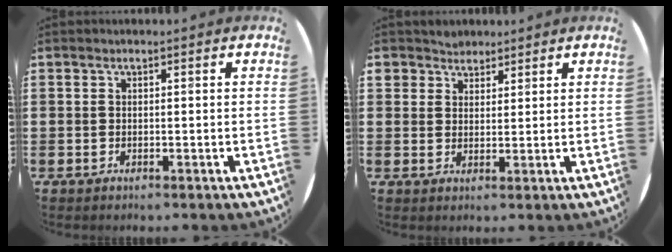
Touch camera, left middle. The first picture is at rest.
{"total": 2.8, "force": [2.4, 1.4, -0.5], "torque": [0.002, 0.004, 0.049]}